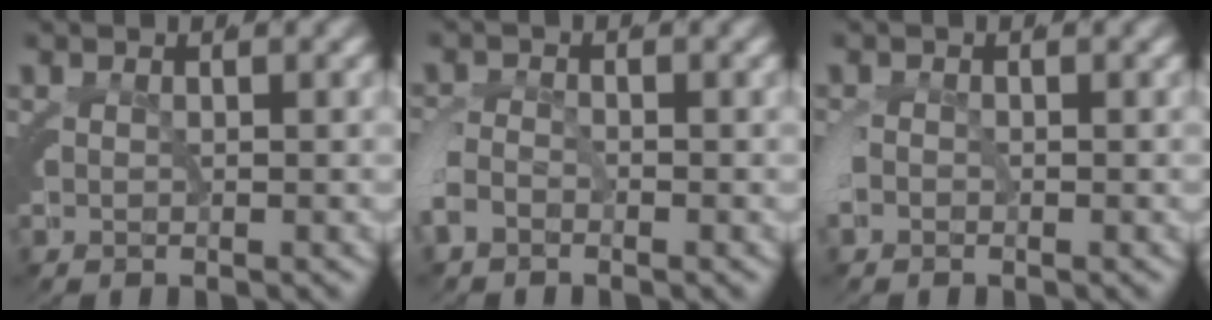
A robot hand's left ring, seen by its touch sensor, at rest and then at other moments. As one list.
[{"total": 2.3, "force": [-1.7, 1.6, 0.0], "torque": [-0.015, -0.001, -0.034]}, {"total": 1.7, "force": [-0.8, 1.5, 0.3], "torque": [-0.025, -0.005, -0.016]}]